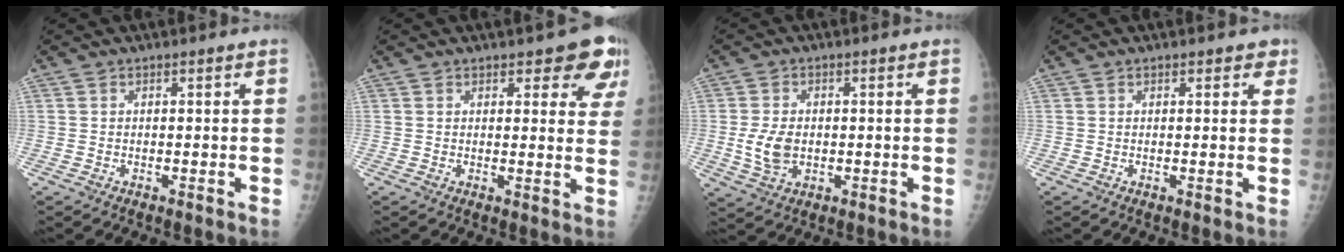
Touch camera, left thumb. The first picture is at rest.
{"total": 7.4, "force": [4.9, 3.2, 4.5], "torque": [-0.014, -0.024, 0.049]}
{"total": 6.3, "force": [-0.5, 4.4, 4.6], "torque": [-0.083, -0.003, -0.002]}
{"total": 1.9, "force": [1.3, 1.1, 0.9], "torque": [0.011, -0.003, 0.010]}